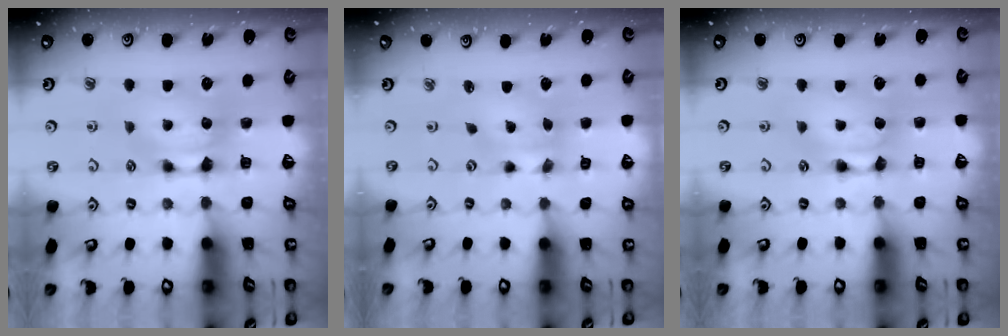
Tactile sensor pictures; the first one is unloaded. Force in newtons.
{"total": 1.4, "press": 0.3, "slide": 1.4}
{"total": 1.8, "press": 1.8, "slide": 0.1}